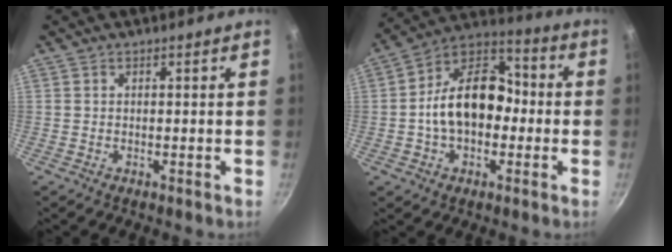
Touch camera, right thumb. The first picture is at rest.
{"total": 16.7, "force": [-1.3, 11.5, 12.0], "torque": [-0.158, 0.050, -0.040]}